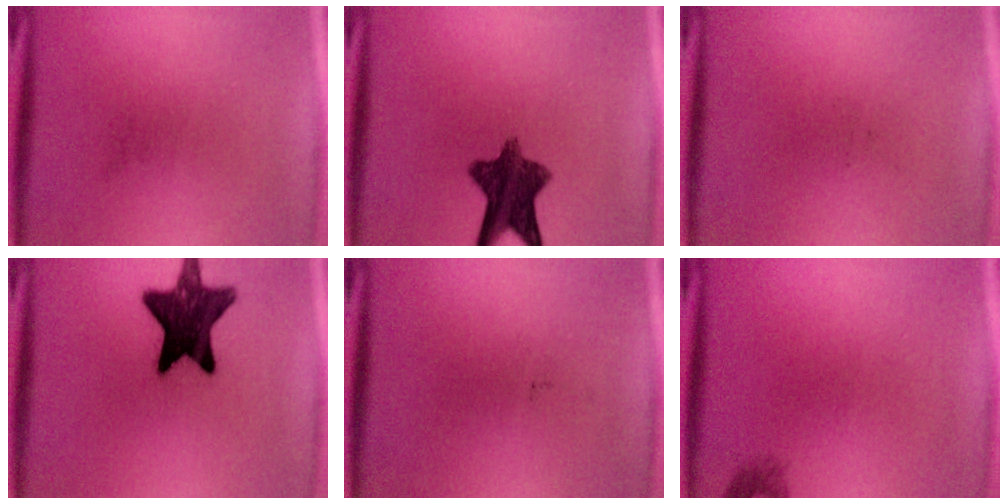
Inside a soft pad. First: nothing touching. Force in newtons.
{"total": 9.8}
{"total": 0.0}
{"total": 14.9}
{"total": 0.0}
{"total": 1.2}